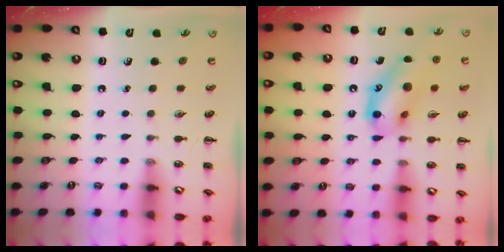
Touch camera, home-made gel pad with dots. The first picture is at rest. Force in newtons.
{"total": 14.9, "press": 14.6, "slide": 2.8}